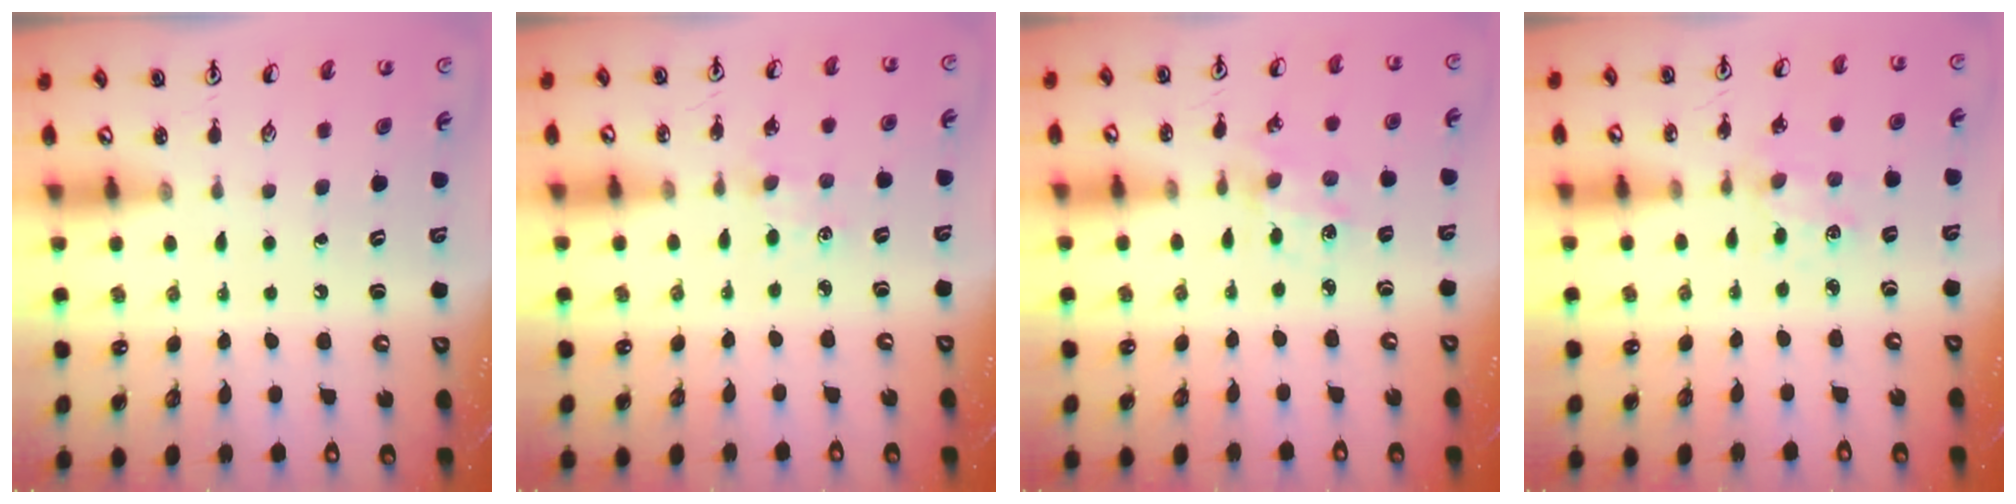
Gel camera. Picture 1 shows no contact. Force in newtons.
{"total": 0.7, "press": 0.7, "slide": 0.1}
{"total": 1.3, "press": 1.3, "slide": 0.1}
{"total": 1.8, "press": 1.8, "slide": 0.2}